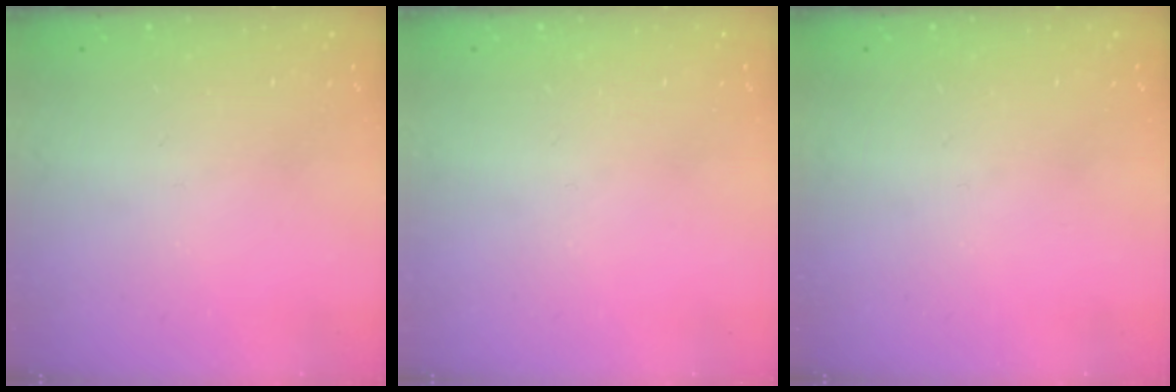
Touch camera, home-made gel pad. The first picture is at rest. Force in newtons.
{"total": 0.0}
{"total": 0.0}